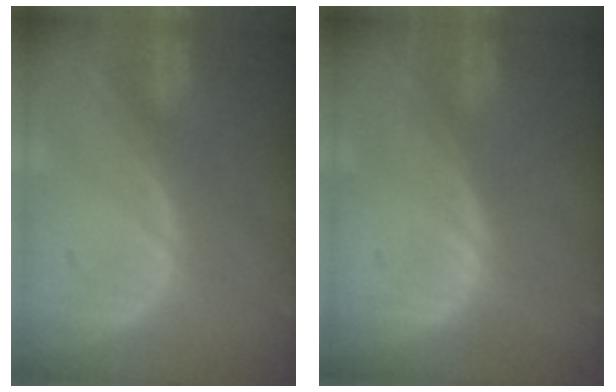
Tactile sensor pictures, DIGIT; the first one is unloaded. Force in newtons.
{"total": 0.0}